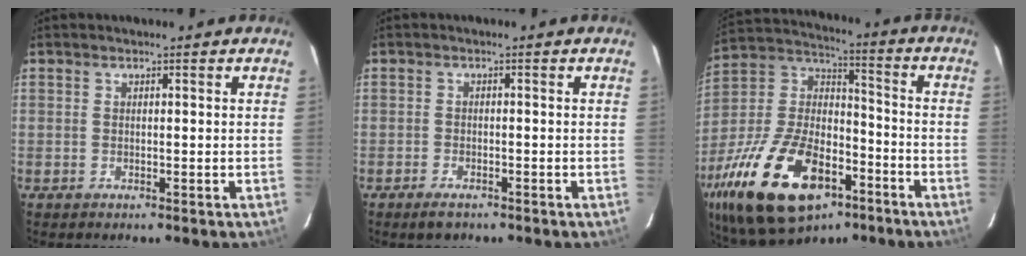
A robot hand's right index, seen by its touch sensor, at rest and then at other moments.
{"total": 2.7, "force": [-2.0, 1.2, 1.4], "torque": [-0.034, -0.003, -0.035]}
{"total": 28.6, "force": [-14.8, 14.8, 19.5], "torque": [-0.406, -0.012, -0.244]}